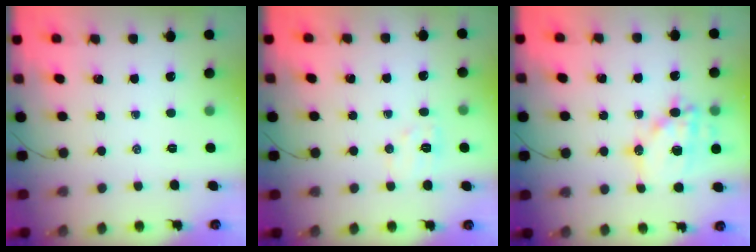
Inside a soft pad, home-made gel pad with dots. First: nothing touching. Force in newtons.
{"total": 6.1, "press": 6.0, "slide": 1.1}
{"total": 15.9, "press": 15.5, "slide": 3.4}